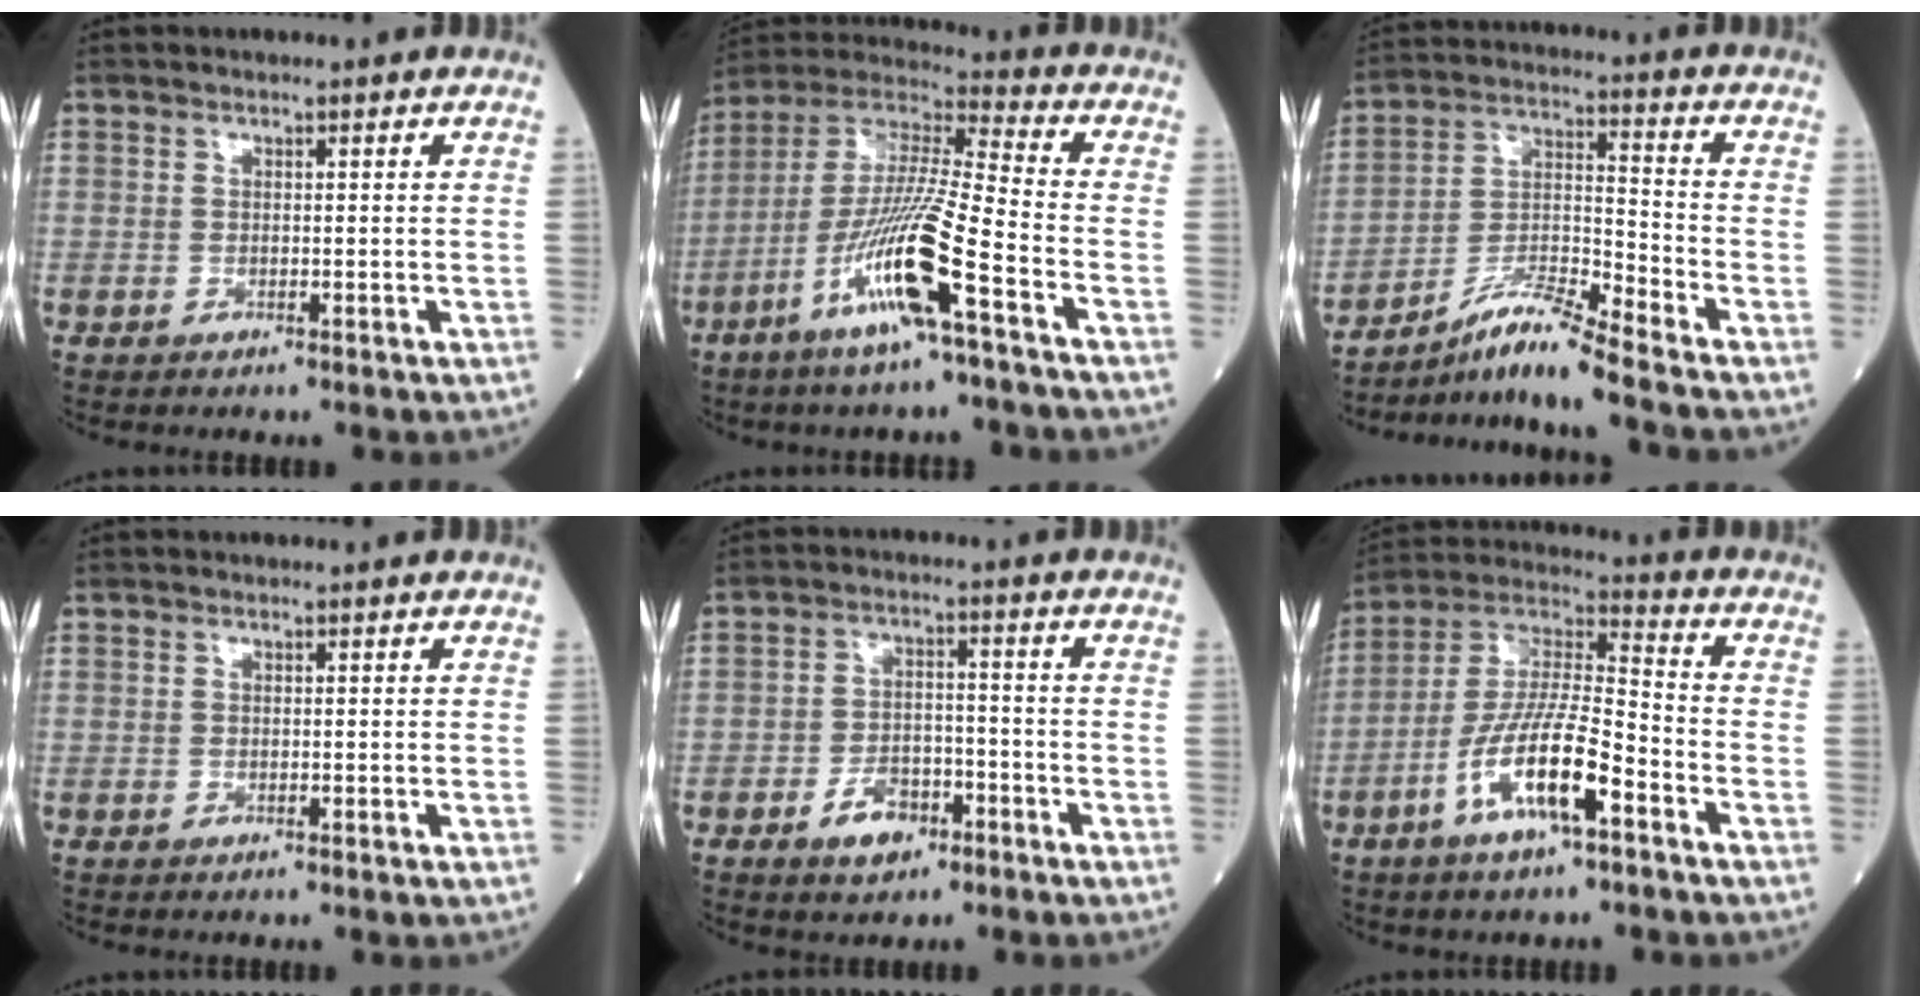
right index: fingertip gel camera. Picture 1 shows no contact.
{"total": 15.6, "force": [-7.0, -0.2, 14.0], "torque": [-0.287, -0.012, -0.138]}
{"total": 9.5, "force": [-8.1, -1.6, 4.8], "torque": [-0.100, -0.008, -0.149]}
{"total": 0.0}
{"total": 5.7, "force": [-3.3, 3.1, 3.4], "torque": [-0.060, 0.007, -0.056]}
{"total": 13.5, "force": [-6.2, 2.5, 11.7], "torque": [-0.233, 0.000, -0.117]}